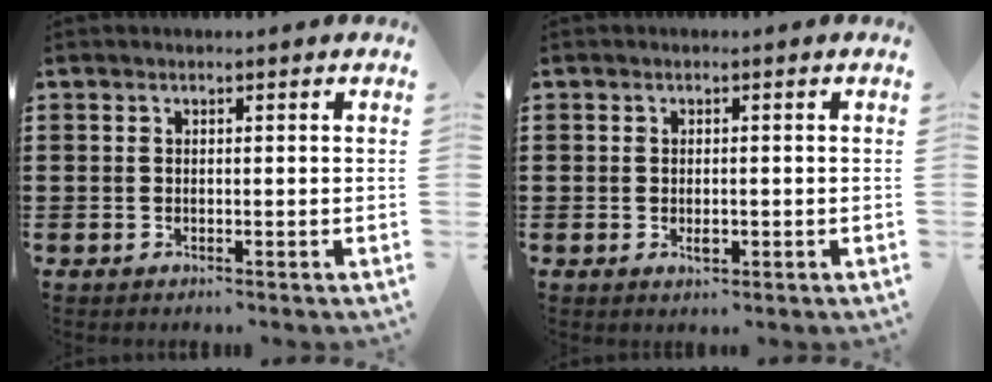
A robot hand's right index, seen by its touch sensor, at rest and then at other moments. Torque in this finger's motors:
{"motor_torque": [0.04, 0.10, 0.08, 0.05]}